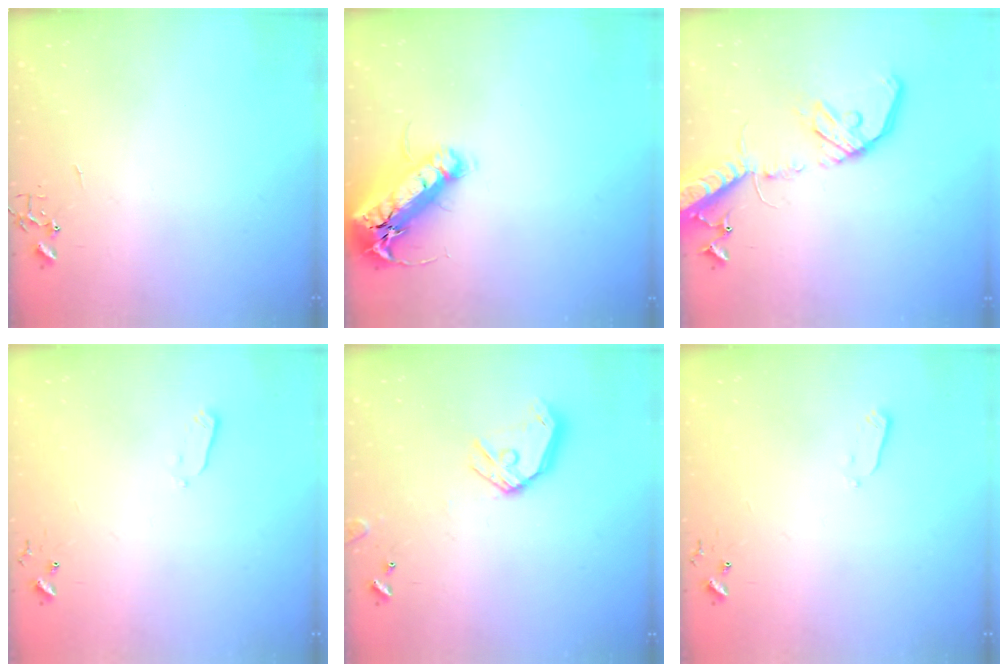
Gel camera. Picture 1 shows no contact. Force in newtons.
{"total": 18.8, "press": 18.4, "slide": 3.8}
{"total": 17.9, "press": 17.6, "slide": 3.7}
{"total": 2.4, "press": 2.3, "slide": 0.4}
{"total": 13.0, "press": 12.9, "slide": 1.9}
{"total": 2.4, "press": 2.3, "slide": 0.4}